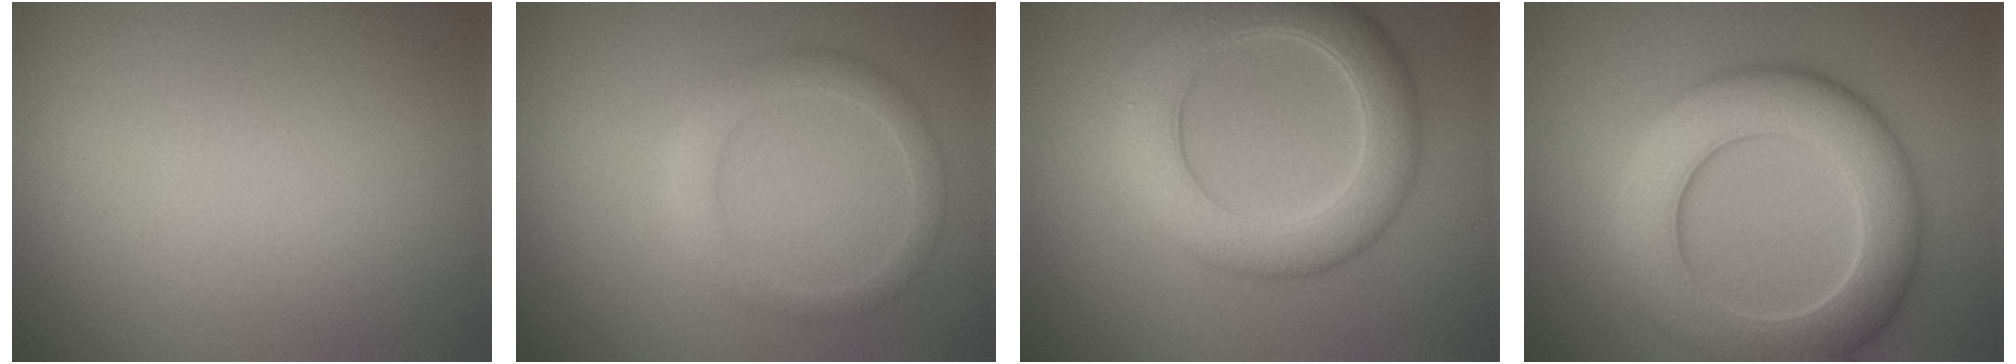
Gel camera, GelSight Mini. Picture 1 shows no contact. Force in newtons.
{"total": 2.4, "press": 2.4, "slide": 0.1}
{"total": 6.6, "press": 6.6, "slide": 0.2}
{"total": 9.1, "press": 9.1, "slide": 0.5}